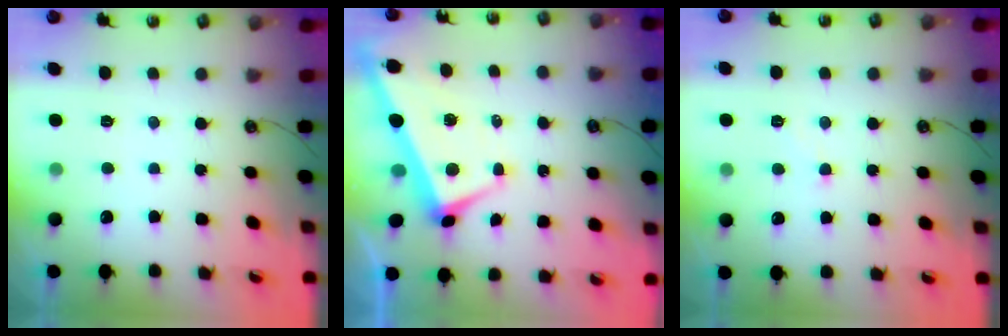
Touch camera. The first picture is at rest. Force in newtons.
{"total": 1.6, "press": 1.2, "slide": 0.9}
{"total": 2.0, "press": 2.0, "slide": 0.4}